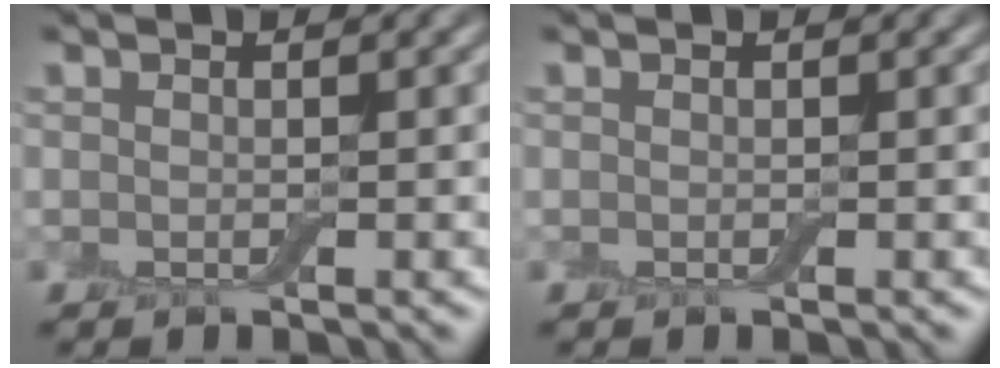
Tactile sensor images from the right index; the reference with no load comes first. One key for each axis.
{"total": 0.0}